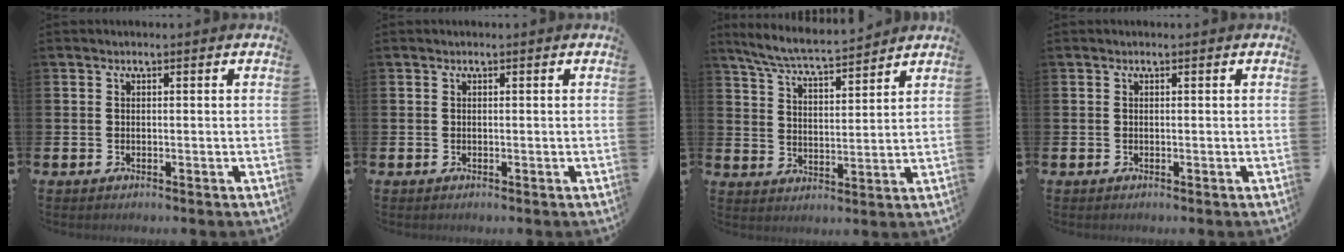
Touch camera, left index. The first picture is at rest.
{"total": 0.0}
{"total": 6.6, "force": [6.3, 0.2, 2.0], "torque": [-0.067, -0.036, 0.112]}
{"total": 0.0}